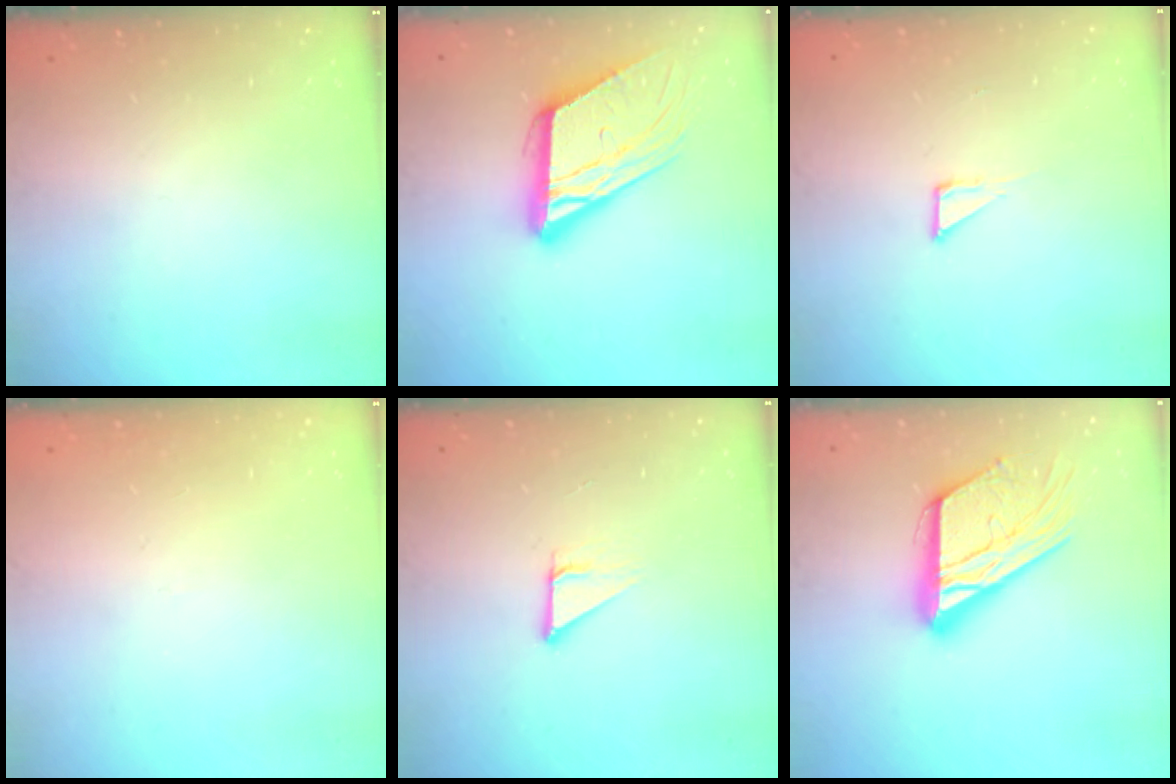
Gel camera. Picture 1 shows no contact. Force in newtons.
{"total": 17.6, "press": 17.4, "slide": 2.6}
{"total": 2.7, "press": 2.7, "slide": 0.2}
{"total": 2.7, "press": 2.7, "slide": 0.3}
{"total": 2.9, "press": 2.9, "slide": 0.2}
{"total": 19.3, "press": 19.2, "slide": 1.8}